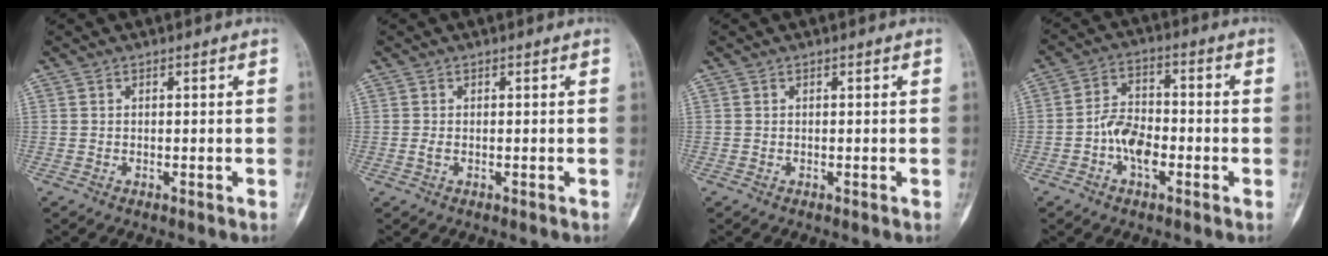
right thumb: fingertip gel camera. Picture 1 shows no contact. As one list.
[{"total": 0.7, "force": [-0.1, 0.3, 0.6], "torque": [-0.015, -0.002, -0.002]}, {"total": 0.0}, {"total": 7.7, "force": [-2.4, 4.6, 5.7], "torque": [-0.090, 0.025, -0.053]}]